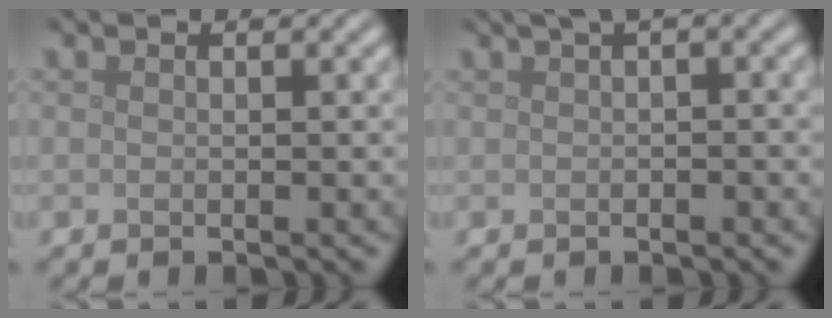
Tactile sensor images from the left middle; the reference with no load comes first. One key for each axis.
{"total": 4.6, "fx": 1.7, "fy": 1.8, "fz": 3.8, "tx": -0.037, "ty": 0.020, "tz": 0.015}